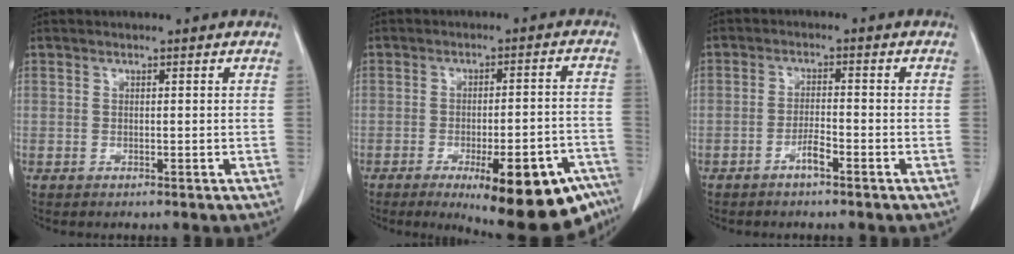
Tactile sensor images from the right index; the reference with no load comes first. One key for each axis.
{"total": 18.9, "fx": -12.1, "fy": 5.0, "fz": 13.6, "tx": -0.093, "ty": 0.020, "tz": -0.154}
{"total": 2.7, "fx": -1.8, "fy": 0.2, "fz": 2.0, "tx": -0.038, "ty": 0.000, "tz": -0.034}